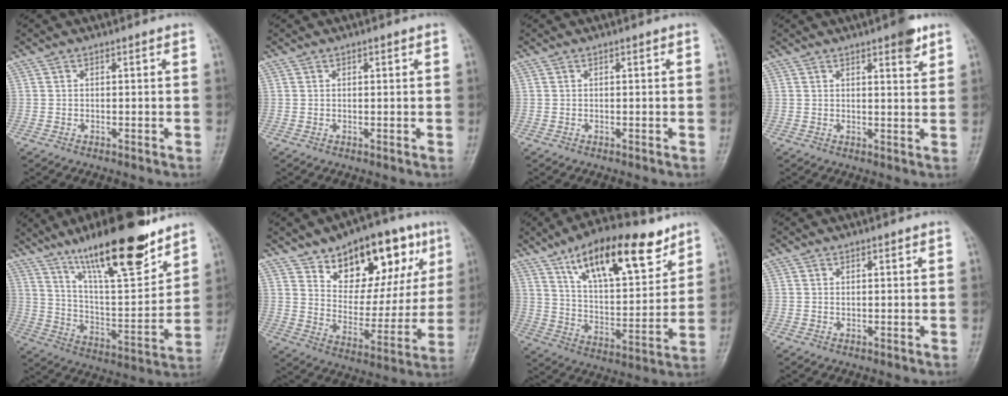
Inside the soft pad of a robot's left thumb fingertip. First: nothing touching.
{"total": 0.8, "force": [0.4, 0.3, 0.6], "torque": [-0.006, 0.001, 0.005]}
{"total": 0.0}
{"total": 4.6, "force": [2.9, 1.2, 3.4], "torque": [-0.038, -0.015, 0.035]}
{"total": 22.3, "force": [15.4, 5.6, 15.2], "torque": [-0.217, -0.071, 0.260]}
{"total": 20.6, "force": [10.9, 11.0, 13.6], "torque": [-0.135, -0.039, 0.170]}
{"total": 20.6, "force": [12.4, 8.0, 14.4], "torque": [-0.197, -0.049, 0.214]}
{"total": 0.8, "force": [0.5, 0.3, 0.5], "torque": [-0.008, -0.001, 0.009]}